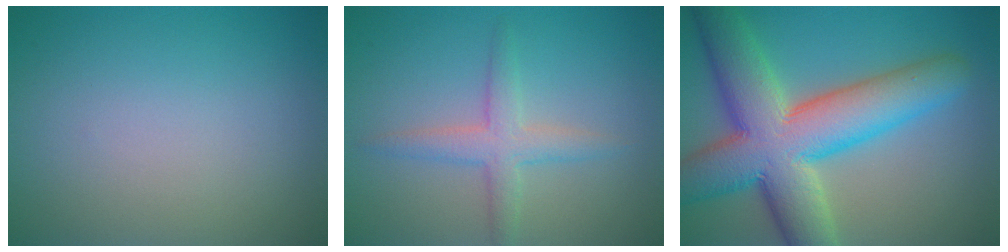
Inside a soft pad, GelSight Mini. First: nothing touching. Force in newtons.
{"total": 2.9, "press": 2.9, "slide": 0.1}
{"total": 12.2, "press": 12.2, "slide": 0.3}